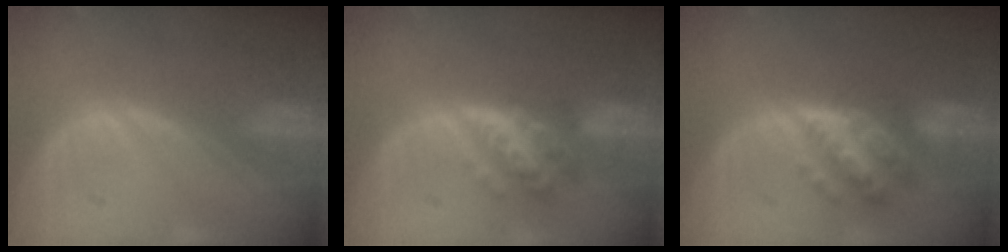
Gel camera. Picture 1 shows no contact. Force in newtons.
{"total": 6.0, "press": 5.5, "slide": 2.5}
{"total": 6.7, "press": 6.6, "slide": 0.3}